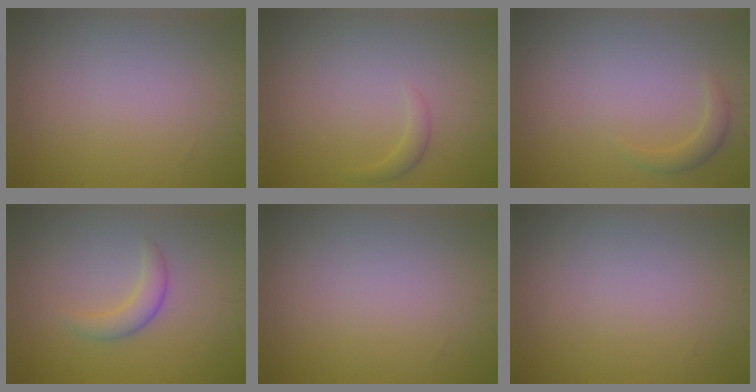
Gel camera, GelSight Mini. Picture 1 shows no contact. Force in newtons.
{"total": 1.0, "press": 1.0, "slide": 0.0}
{"total": 1.3, "press": 1.3, "slide": 0.2}
{"total": 2.1, "press": 2.1, "slide": 0.2}
{"total": 0.0}
{"total": 0.0}